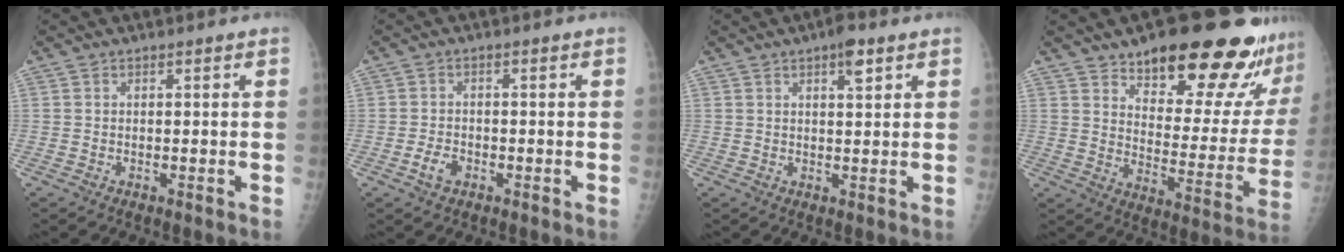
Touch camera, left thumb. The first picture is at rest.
{"total": 2.7, "force": [-1.4, 1.8, 1.6], "torque": [-0.027, 0.007, -0.024]}
{"total": 3.9, "force": [2.2, 1.2, 2.9], "torque": [-0.035, -0.007, 0.030]}
{"total": 23.8, "force": [17.8, 7.4, 14.0], "torque": [-0.141, -0.098, 0.240]}